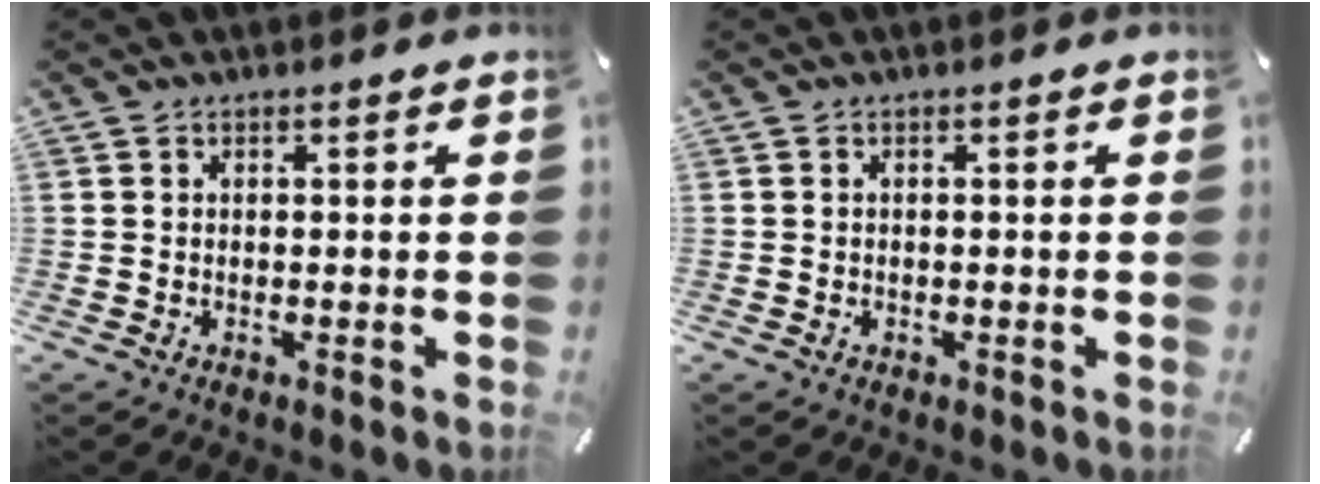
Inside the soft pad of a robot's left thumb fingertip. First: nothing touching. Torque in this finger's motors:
{"motor_torque": [-0.31, -0.41, 0.01, -0.19, -0.02]}